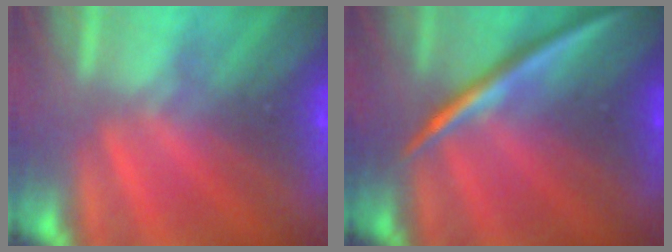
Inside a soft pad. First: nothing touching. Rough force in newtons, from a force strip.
{"total": 2.2}